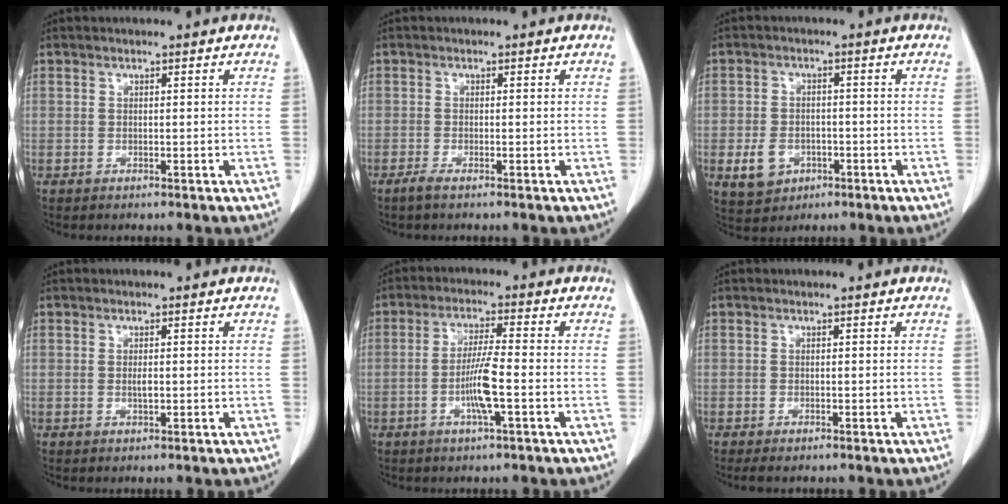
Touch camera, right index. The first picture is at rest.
{"total": 1.2, "force": [-0.8, 0.0, 0.8], "torque": [-0.024, -0.004, -0.021]}
{"total": 5.3, "force": [-1.9, 4.2, 2.7], "torque": [-0.052, 0.004, -0.019]}
{"total": 1.2, "force": [-0.1, 0.4, 1.2], "torque": [-0.023, -0.001, 0.000]}
{"total": 6.3, "force": [-1.8, 0.0, 6.0], "torque": [-0.121, -0.004, -0.035]}
{"total": 1.0, "force": [-0.7, 0.3, 0.7], "torque": [-0.012, -0.002, -0.008]}